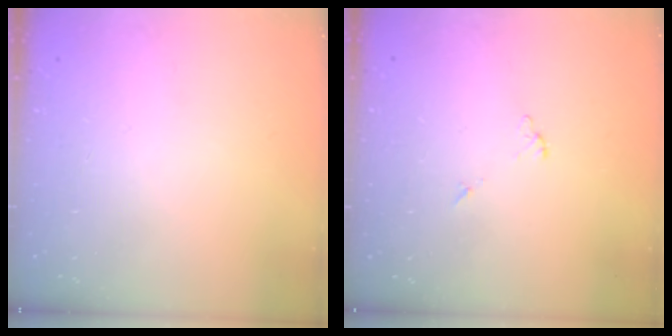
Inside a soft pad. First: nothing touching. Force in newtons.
{"total": 5.6, "press": 5.6, "slide": 0.3}